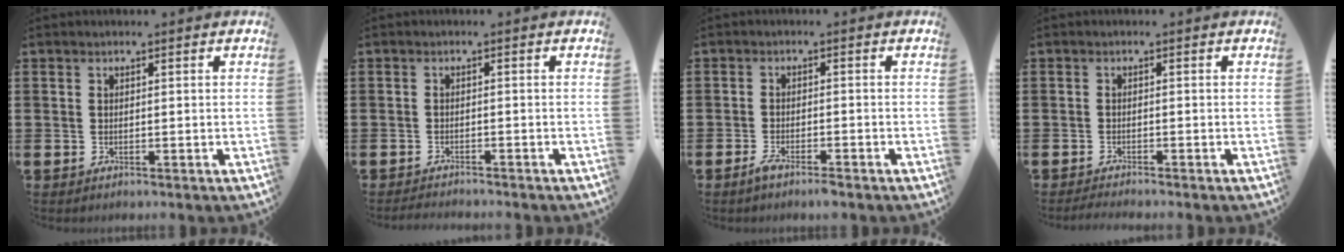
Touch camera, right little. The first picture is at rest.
{"total": 1.2, "force": [-1.2, 0.0, 0.0], "torque": [-0.003, 0.000, -0.025]}
{"total": 2.1, "force": [-1.4, 0.6, 1.5], "torque": [-0.019, 0.001, -0.028]}
{"total": 1.0, "force": [-0.9, -0.1, 0.4], "torque": [-0.006, -0.001, -0.019]}